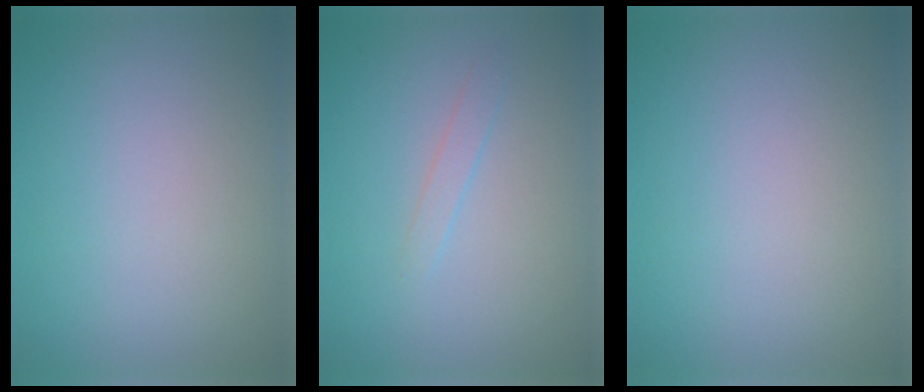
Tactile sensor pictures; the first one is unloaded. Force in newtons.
{"total": 0.9, "press": 0.9, "slide": 0.2}
{"total": 0.0}